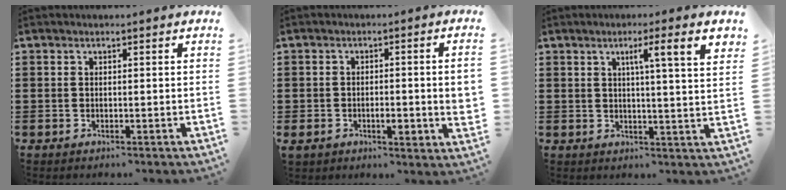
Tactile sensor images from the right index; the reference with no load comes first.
{"total": 4.6, "force": [-0.9, 1.5, 4.2], "torque": [-0.062, 0.001, -0.017]}
{"total": 5.4, "force": [2.4, 0.0, 4.8], "torque": [-0.083, -0.006, 0.032]}